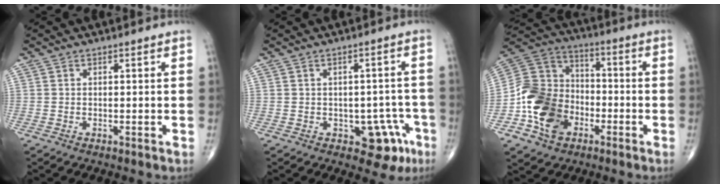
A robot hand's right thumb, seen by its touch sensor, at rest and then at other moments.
{"total": 7.1, "force": [-3.0, 4.5, 4.6], "torque": [-0.017, 0.021, -0.032]}
{"total": 15.6, "force": [-5.8, 11.7, 8.6], "torque": [-0.131, 0.046, -0.111]}